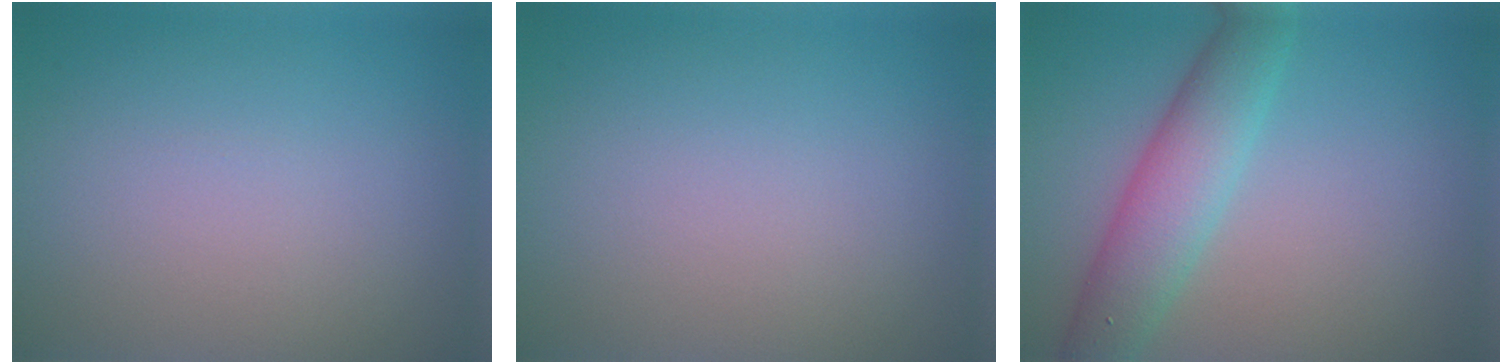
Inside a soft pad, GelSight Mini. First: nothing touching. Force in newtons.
{"total": 0.0}
{"total": 5.3, "press": 5.3, "slide": 0.1}